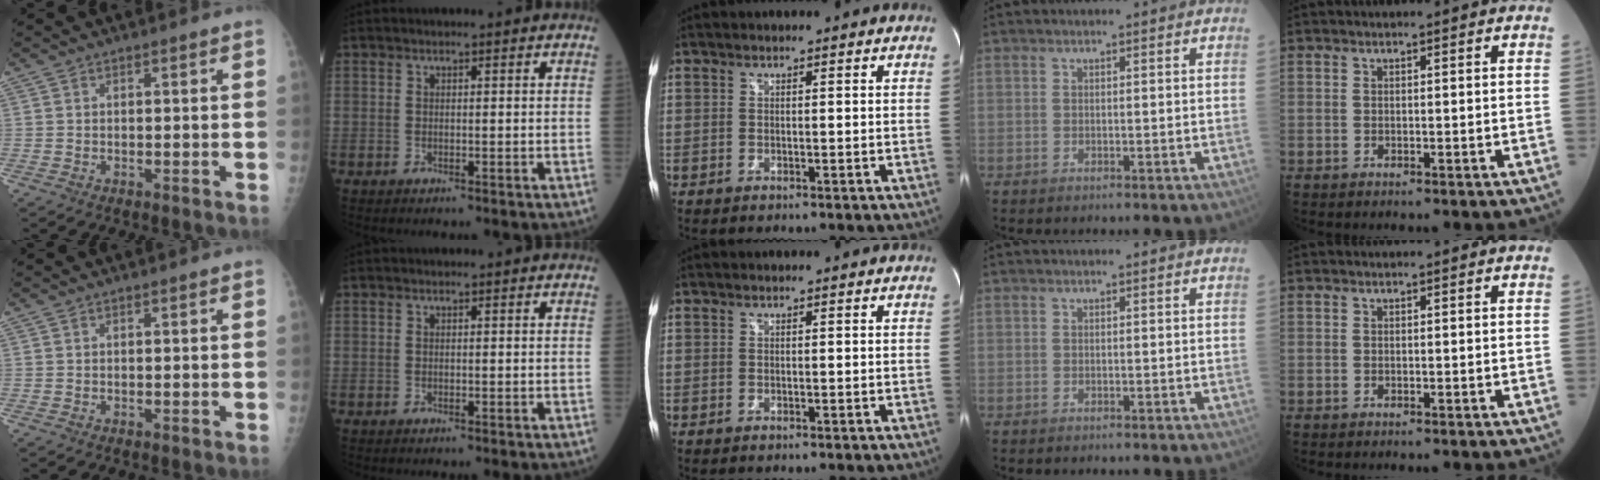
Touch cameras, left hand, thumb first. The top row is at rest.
{}